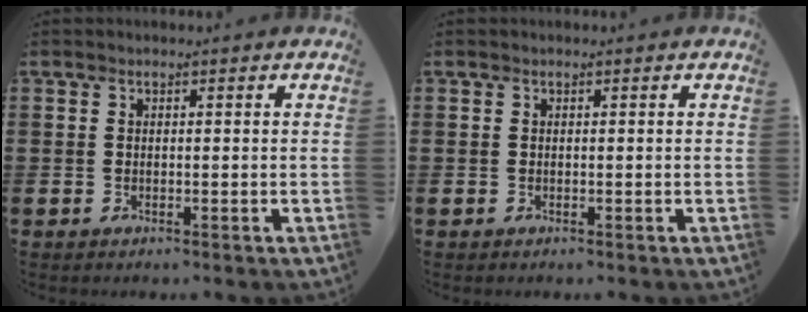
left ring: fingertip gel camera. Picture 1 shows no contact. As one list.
[{"total": 0.0}]